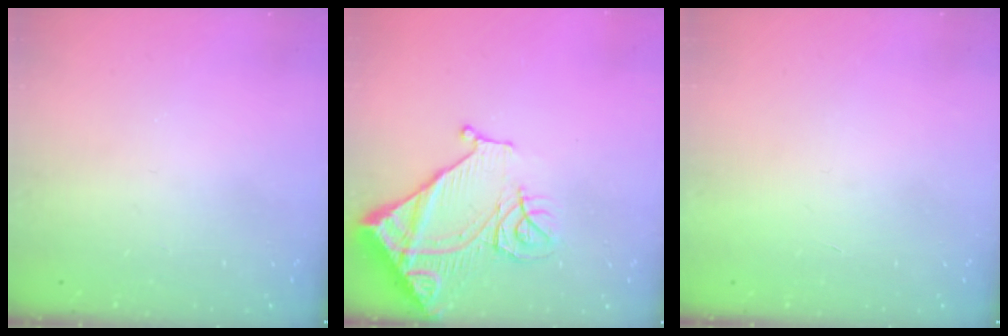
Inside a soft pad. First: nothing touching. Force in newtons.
{"total": 16.3, "press": 16.2, "slide": 1.9}
{"total": 1.7, "press": 1.7, "slide": 0.1}